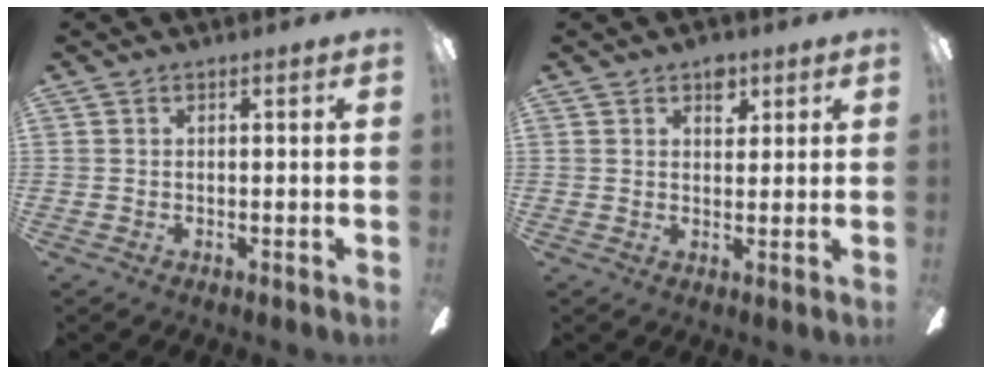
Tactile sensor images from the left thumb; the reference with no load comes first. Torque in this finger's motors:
{"motor_torque": [0.40, 0.14, 0.61, -0.23, 0.00]}